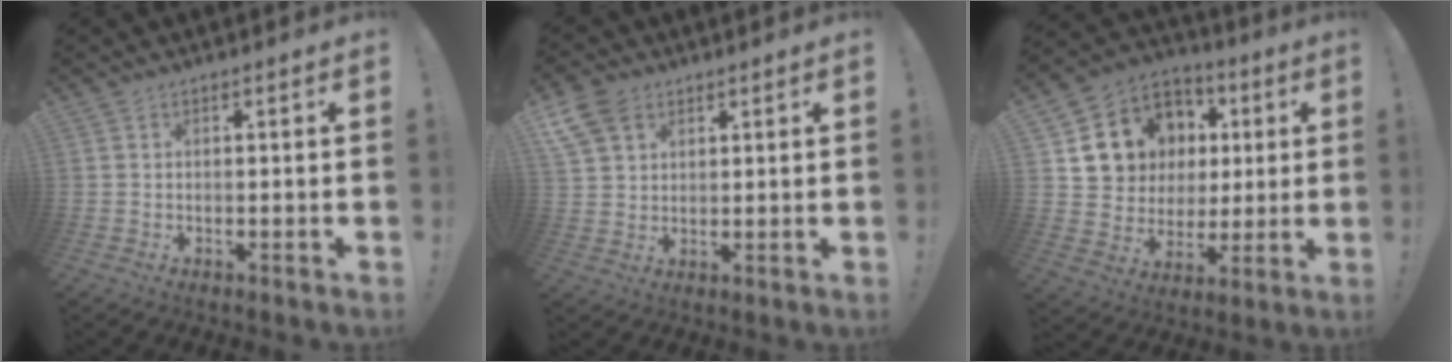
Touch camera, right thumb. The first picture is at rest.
{"total": 9.2, "force": [5.2, 6.2, 4.4], "torque": [-0.085, -0.016, 0.102]}
{"total": 13.0, "force": [4.7, 11.5, 3.9], "torque": [-0.059, -0.026, 0.114]}